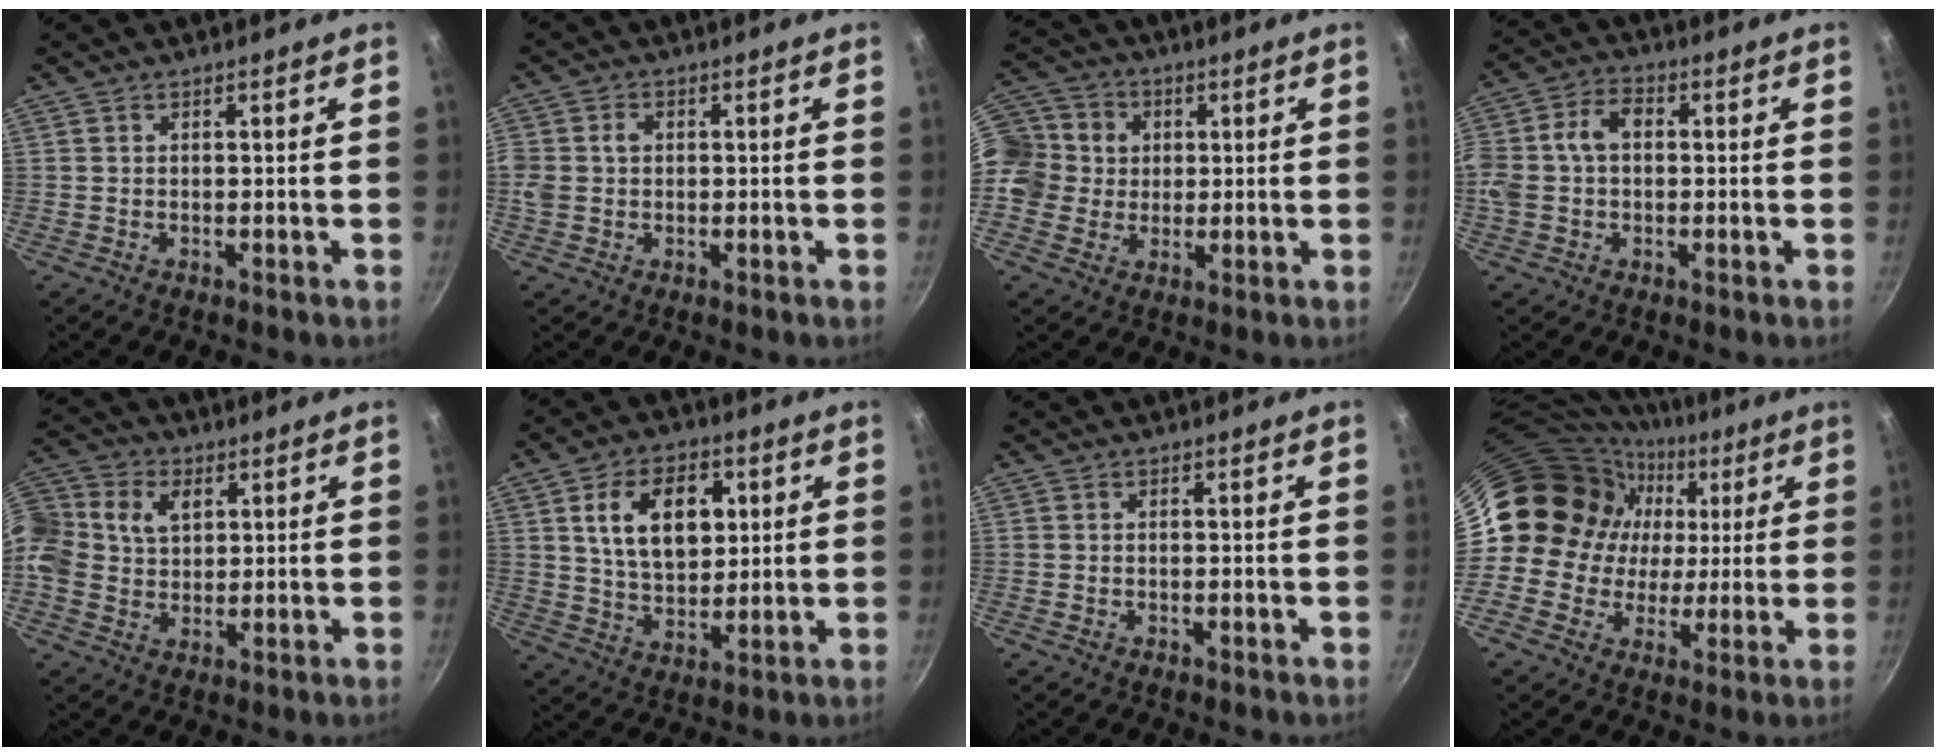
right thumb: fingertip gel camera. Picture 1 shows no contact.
{"total": 5.2, "force": [0.3, 4.3, 2.9], "torque": [-0.053, 0.008, -0.001]}
{"total": 17.2, "force": [2.9, 15.3, 7.2], "torque": [-0.162, 0.031, 0.048]}
{"total": 10.2, "force": [0.4, 7.3, 7.1], "torque": [-0.131, 0.033, -0.006]}
{"total": 15.7, "force": [3.2, 12.6, 8.7], "torque": [-0.200, 0.035, 0.047]}
{"total": 13.9, "force": [3.7, 9.2, 9.7], "torque": [-0.127, -0.007, 0.064]}
{"total": 0.0}
{"total": 18.5, "force": [4.7, 16.5, 7.1], "torque": [-0.085, 0.017, 0.076]}